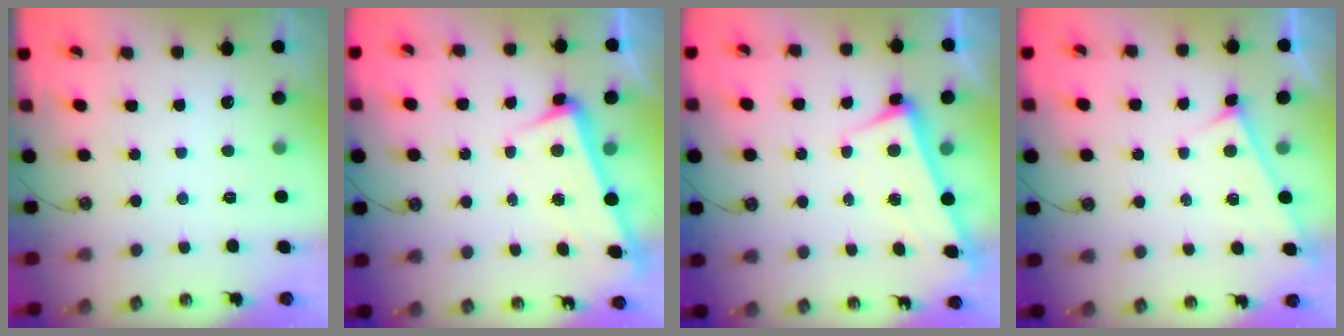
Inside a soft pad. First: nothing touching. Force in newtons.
{"total": 3.3, "press": 3.2, "slide": 1.1}
{"total": 2.6, "press": 2.5, "slide": 0.7}
{"total": 4.7, "press": 4.7, "slide": 0.2}